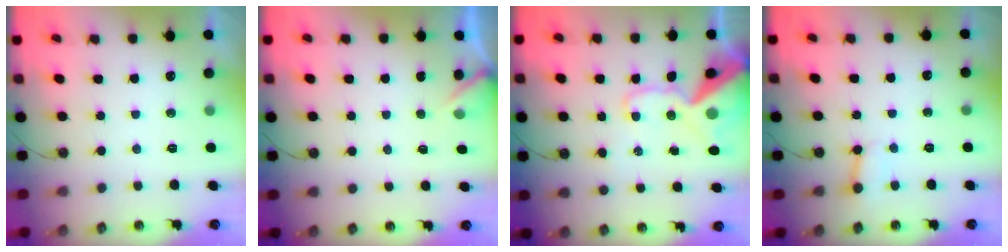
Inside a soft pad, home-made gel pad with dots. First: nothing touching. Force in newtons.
{"total": 2.9, "press": 2.9, "slide": 0.3}
{"total": 18.0, "press": 17.8, "slide": 2.4}
{"total": 3.2, "press": 3.2, "slide": 0.3}